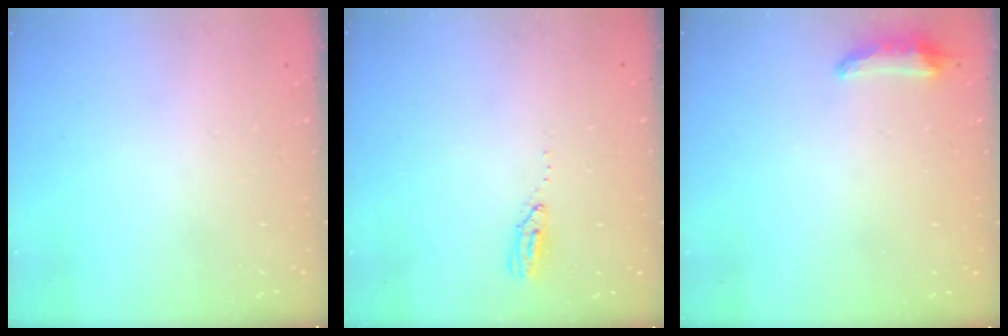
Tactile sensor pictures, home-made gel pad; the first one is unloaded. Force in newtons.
{"total": 3.5, "press": 3.5, "slide": 0.4}
{"total": 5.8, "press": 5.8, "slide": 1.0}